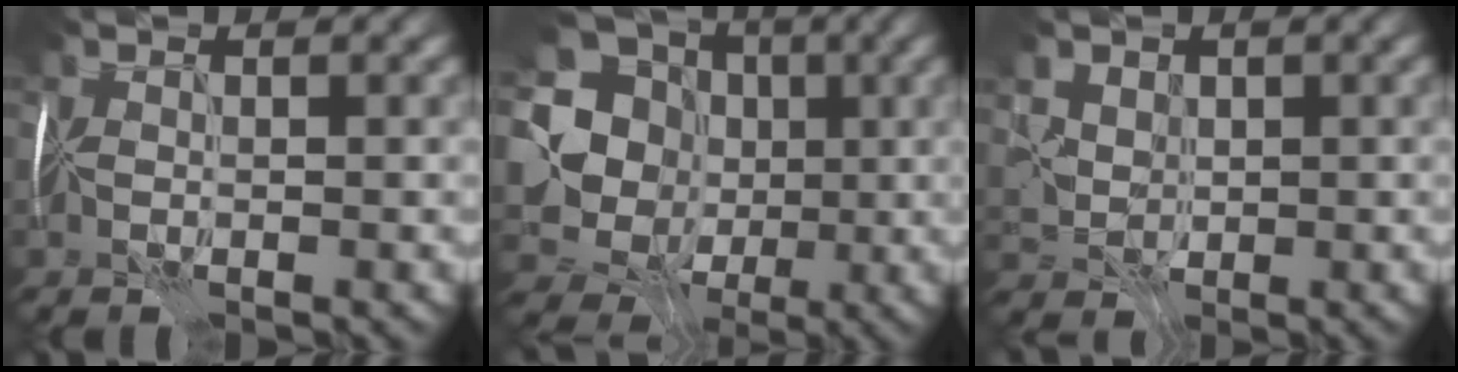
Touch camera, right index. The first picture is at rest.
{"total": 12.7, "force": [-0.1, 11.9, 4.3], "torque": [-0.121, 0.017, -0.013]}
{"total": 2.6, "force": [0.7, 2.4, 0.9], "torque": [-0.034, 0.002, 0.020]}